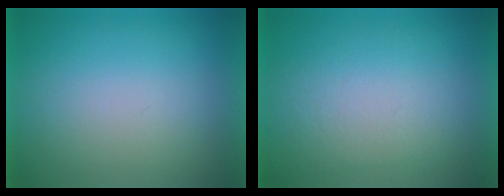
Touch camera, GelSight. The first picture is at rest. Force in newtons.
{"total": 3.8}